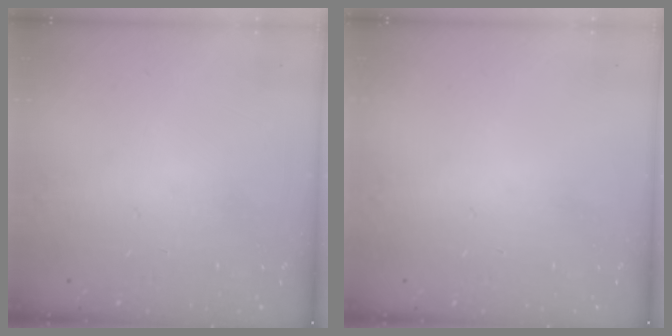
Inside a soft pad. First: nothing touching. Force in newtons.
{"total": 0.0}